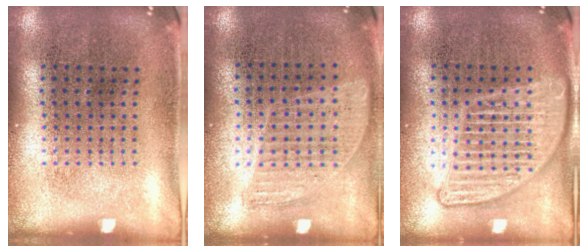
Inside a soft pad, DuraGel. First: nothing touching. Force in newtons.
{"total": 0.9, "press": 0.8, "slide": 0.4}
{"total": 2.9, "press": 2.9, "slide": 0.3}